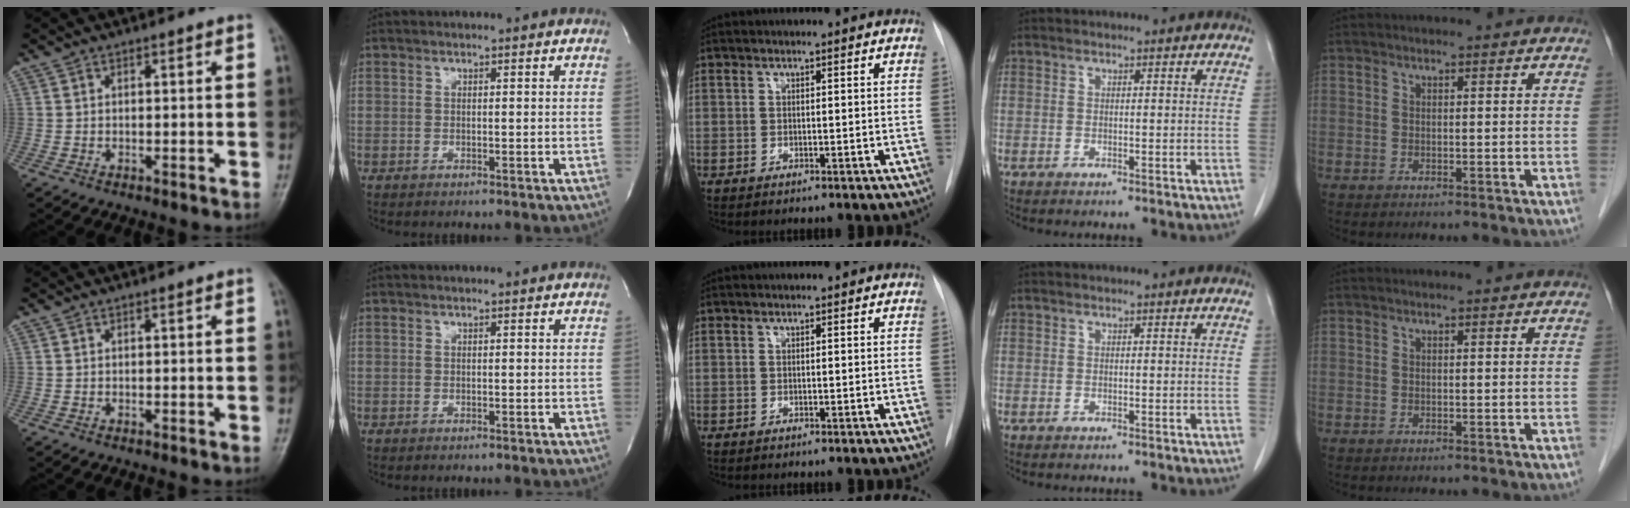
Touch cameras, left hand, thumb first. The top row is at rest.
{}